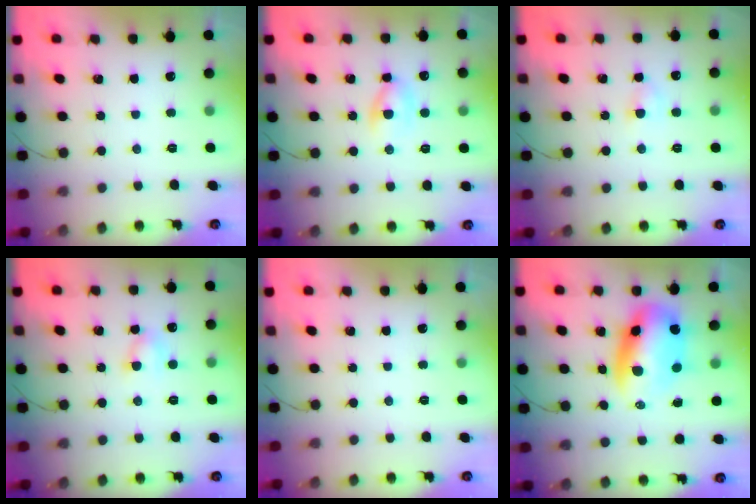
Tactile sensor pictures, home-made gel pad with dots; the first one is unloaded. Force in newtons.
{"total": 5.6, "press": 5.4, "slide": 1.3}
{"total": 2.8, "press": 2.6, "slide": 1.0}
{"total": 4.3, "press": 4.2, "slide": 0.8}
{"total": 0.0}
{"total": 11.4, "press": 11.1, "slide": 2.9}